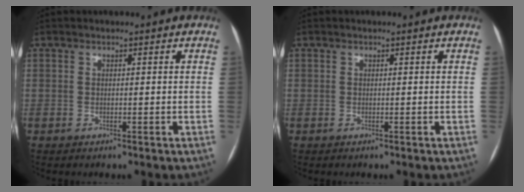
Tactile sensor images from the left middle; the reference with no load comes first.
{"total": 0.0}